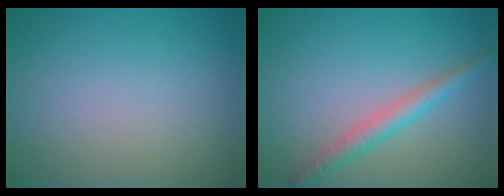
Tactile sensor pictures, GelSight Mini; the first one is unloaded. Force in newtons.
{"total": 2.7, "press": 2.7, "slide": 0.2}